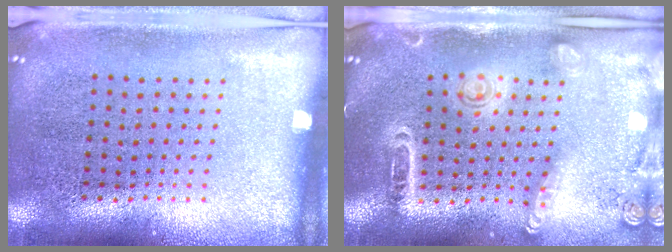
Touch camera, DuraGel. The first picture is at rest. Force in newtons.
{"total": 1.6, "press": 1.5, "slide": 0.4}